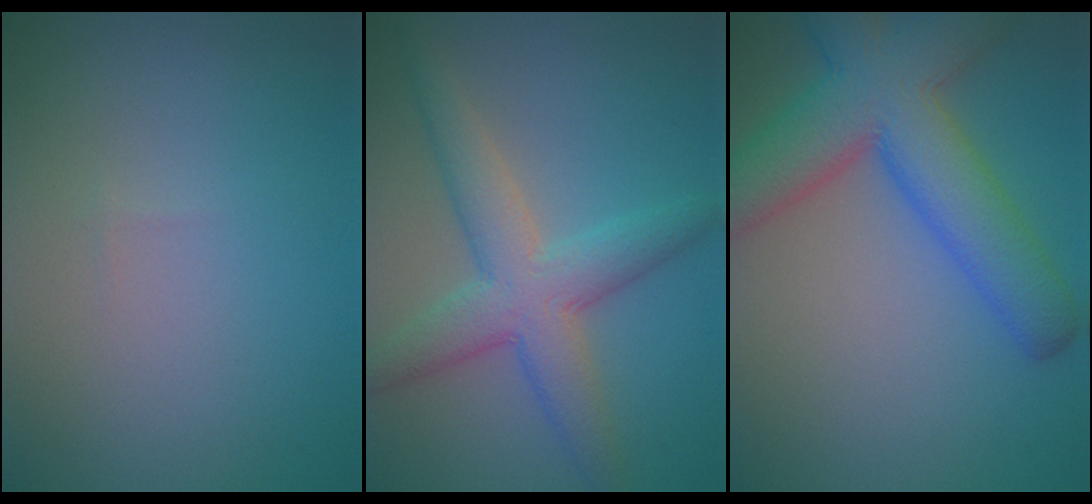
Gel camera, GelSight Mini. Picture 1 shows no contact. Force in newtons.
{"total": 5.5, "press": 5.5, "slide": 0.2}
{"total": 9.0, "press": 9.0, "slide": 0.4}